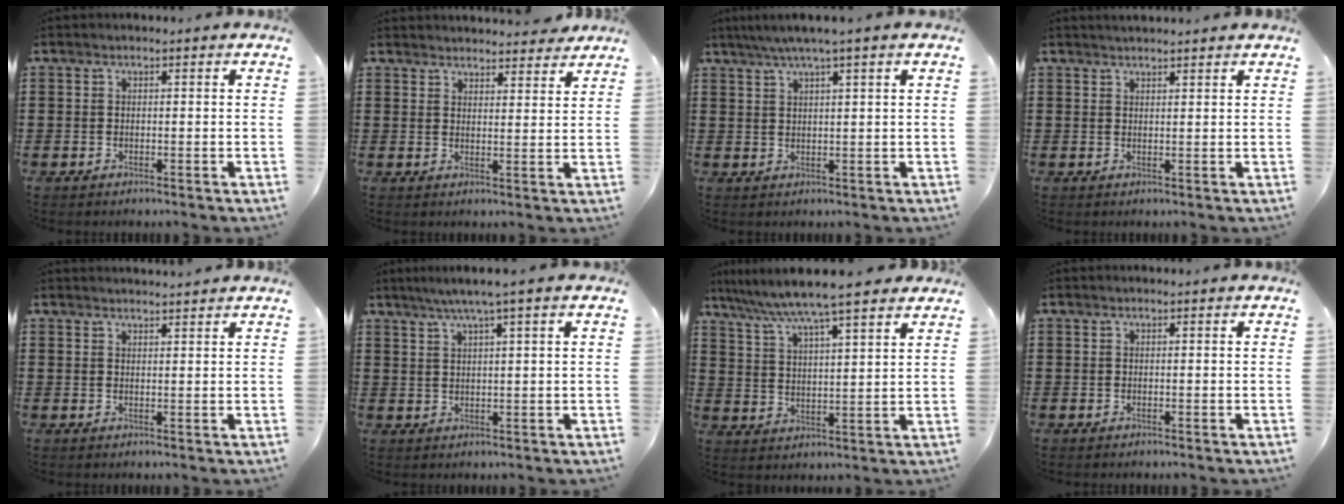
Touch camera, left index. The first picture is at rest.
{"total": 3.6, "force": [3.6, 0.4, 0.2], "torque": [-0.006, -0.016, 0.067]}
{"total": 3.4, "force": [2.1, -0.4, 2.7], "torque": [-0.054, 0.001, 0.036]}
{"total": 1.0, "force": [0.9, 0.0, 0.2], "torque": [-0.005, -0.001, 0.019]}
{"total": 1.5, "force": [1.5, 0.0, 0.1], "torque": [-0.005, 0.001, 0.031]}
{"total": 3.4, "force": [1.9, -0.3, 2.8], "torque": [-0.058, 0.001, 0.033]}
{"total": 6.8, "force": [5.9, -0.3, 3.4], "torque": [-0.088, -0.029, 0.098]}
{"total": 0.0}